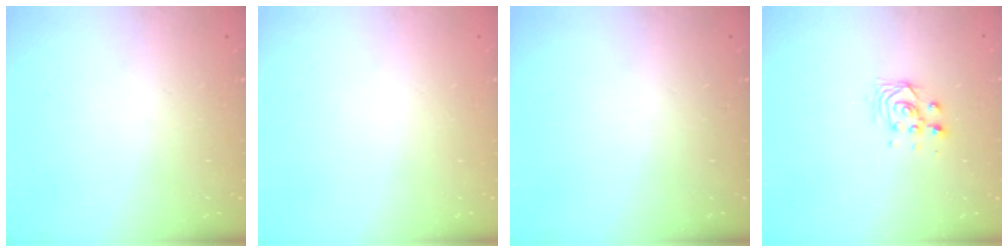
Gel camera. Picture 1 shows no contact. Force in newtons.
{"total": 0.0}
{"total": 0.0}
{"total": 2.9, "press": 2.8, "slide": 0.8}